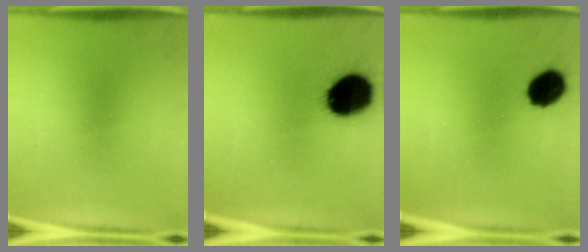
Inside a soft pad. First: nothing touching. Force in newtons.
{"total": 18.2}
{"total": 9.2}